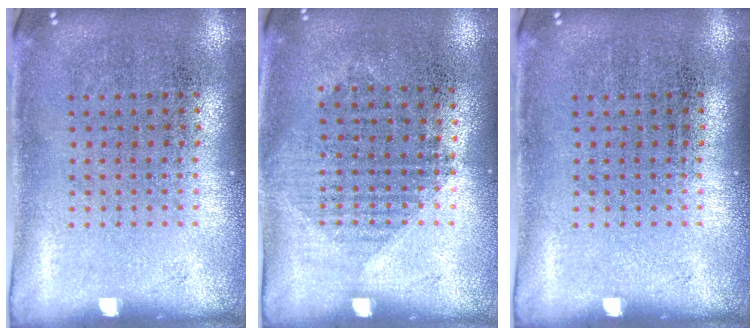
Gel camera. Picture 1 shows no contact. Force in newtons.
{"total": 0.9, "press": 0.9, "slide": 0.4}
{"total": 0.0}